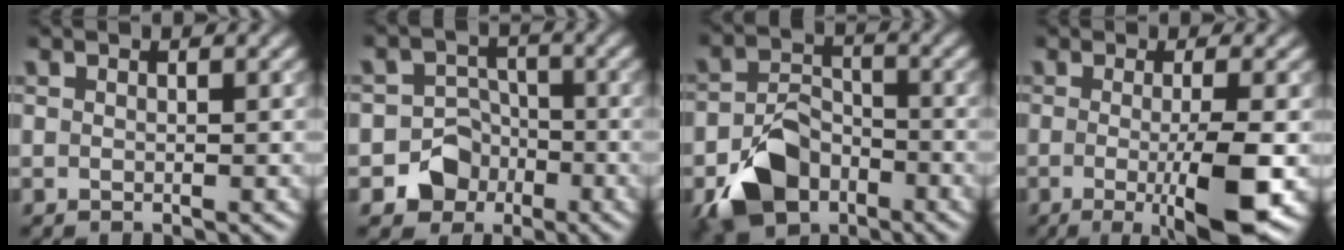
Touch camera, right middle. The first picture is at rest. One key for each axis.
{"total": 4.0, "fx": -1.9, "fy": 3.4, "fz": 0.7, "tx": 0.019, "ty": 0.012, "tz": -0.043}
{"total": 6.4, "fx": -3.6, "fy": 4.2, "fz": 3.3, "tx": -0.059, "ty": -0.008, "tz": -0.067}
{"total": 7.0, "fx": -1.4, "fy": 1.4, "fz": 6.7, "tx": -0.098, "ty": -0.013, "tz": -0.019}